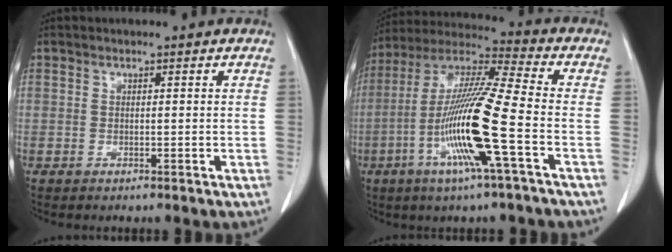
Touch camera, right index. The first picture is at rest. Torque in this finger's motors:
{"motor_torque": [2.14, 0.00, 1.05, 0.21]}